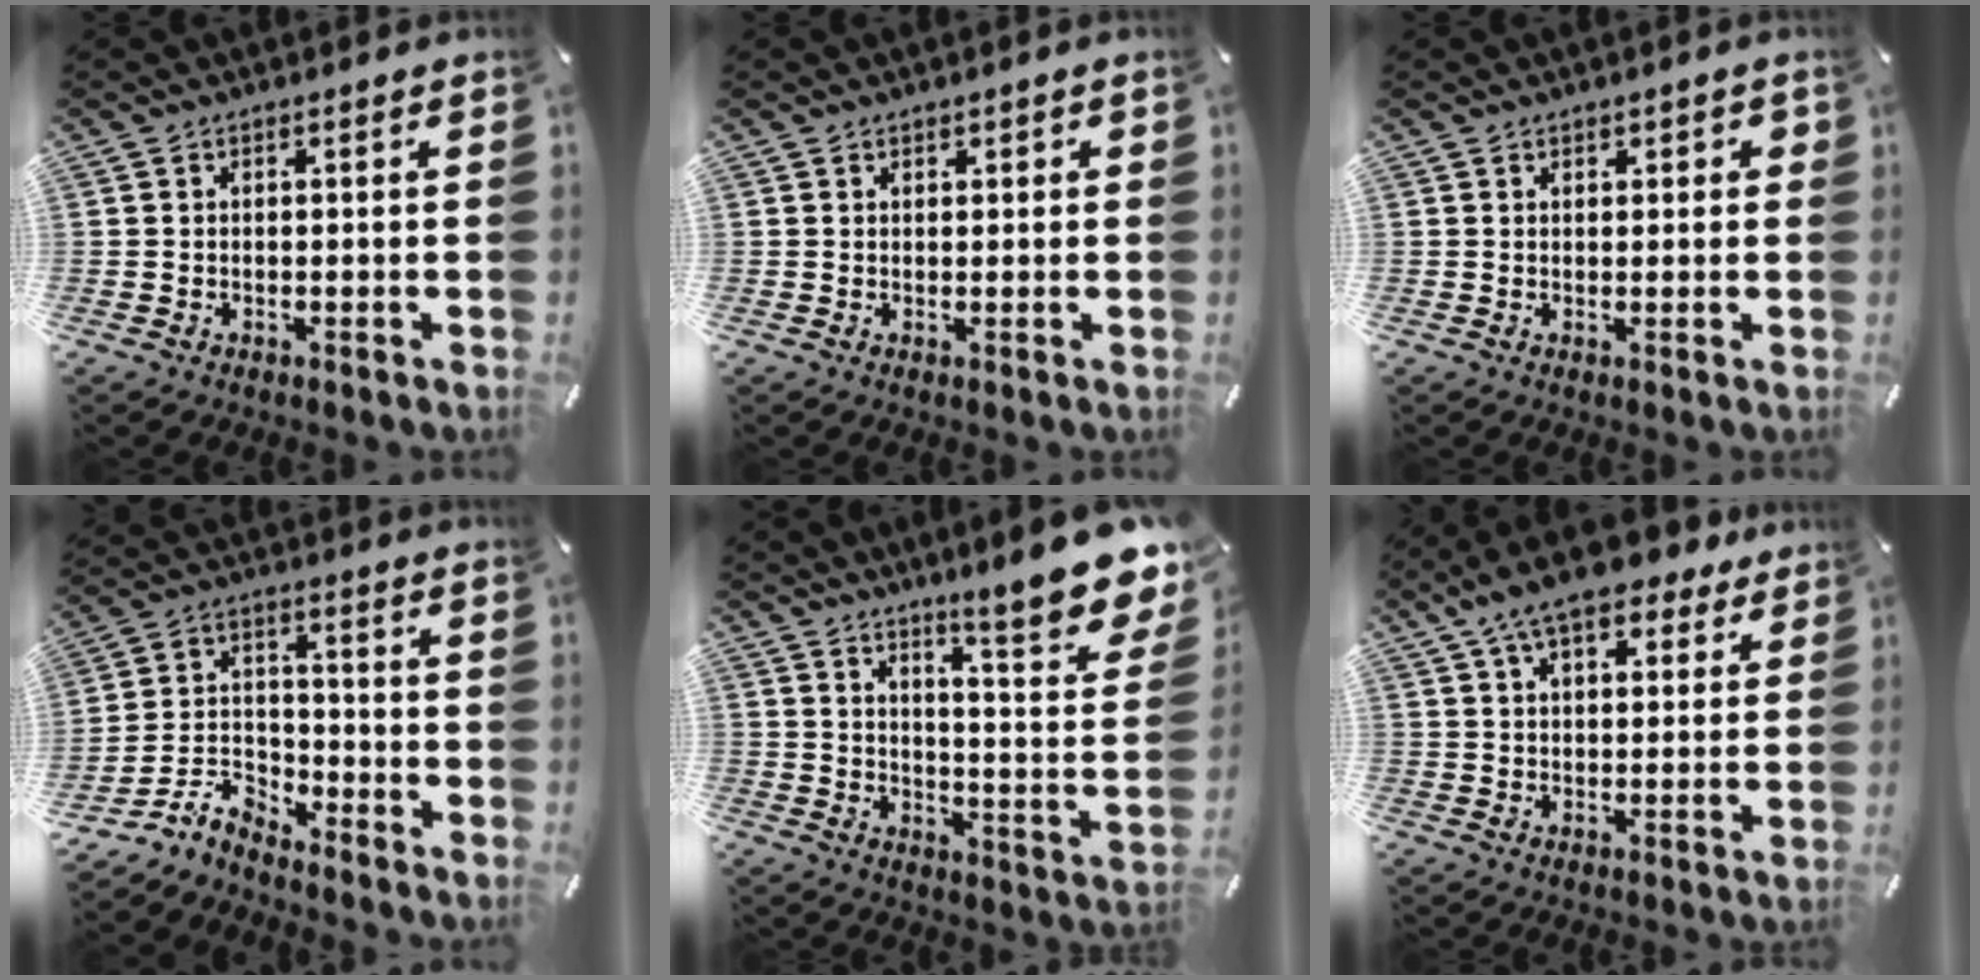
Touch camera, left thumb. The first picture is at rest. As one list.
[{"total": 0.7, "force": [0.3, 0.6, 0.0], "torque": [0.007, 0.001, 0.004]}, {"total": 0.9, "force": [0.4, 0.8, 0.2], "torque": [0.003, 0.002, 0.004]}, {"total": 7.9, "force": [-7.2, 2.9, 1.5], "torque": [-0.030, 0.025, -0.141]}, {"total": 14.6, "force": [10.9, 3.5, 9.1], "torque": [-0.132, -0.097, 0.179]}, {"total": 12.0, "force": [8.2, 5.2, 7.1], "torque": [-0.115, -0.028, 0.145]}]